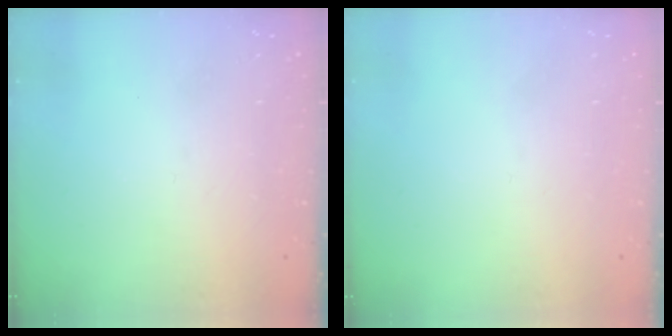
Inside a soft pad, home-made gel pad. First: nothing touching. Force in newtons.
{"total": 1.8, "press": 1.7, "slide": 0.1}